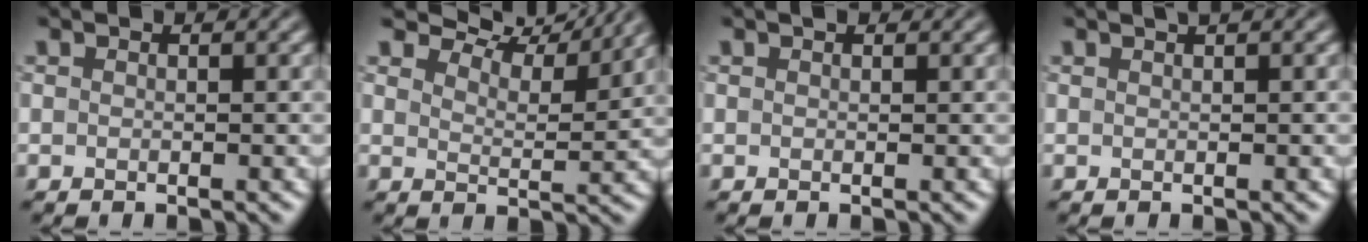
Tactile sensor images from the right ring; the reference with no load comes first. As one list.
[{"total": 8.1, "force": [7.4, 1.5, 2.8], "torque": [-0.053, 0.010, 0.095]}, {"total": 0.6, "force": [0.5, 0.2, 0.3], "torque": [-0.004, 0.002, 0.008]}, {"total": 1.2, "force": [0.8, 0.4, 0.9], "torque": [-0.008, 0.002, 0.006]}]